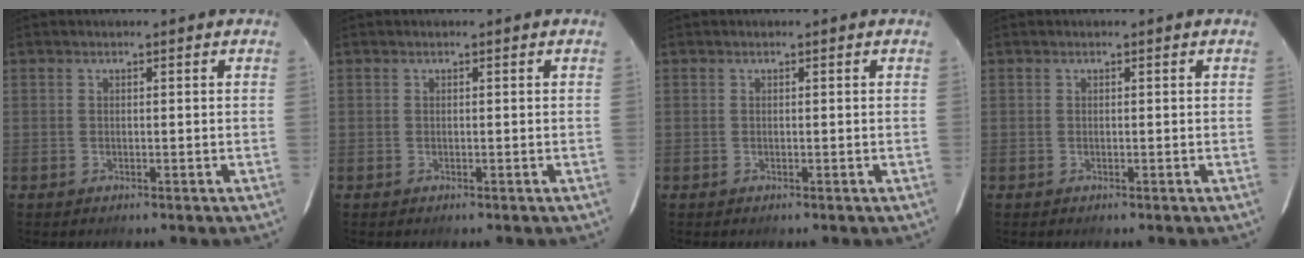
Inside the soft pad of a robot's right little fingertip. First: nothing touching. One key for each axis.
{"total": 0.0}
{"total": 0.0}
{"total": 0.0}